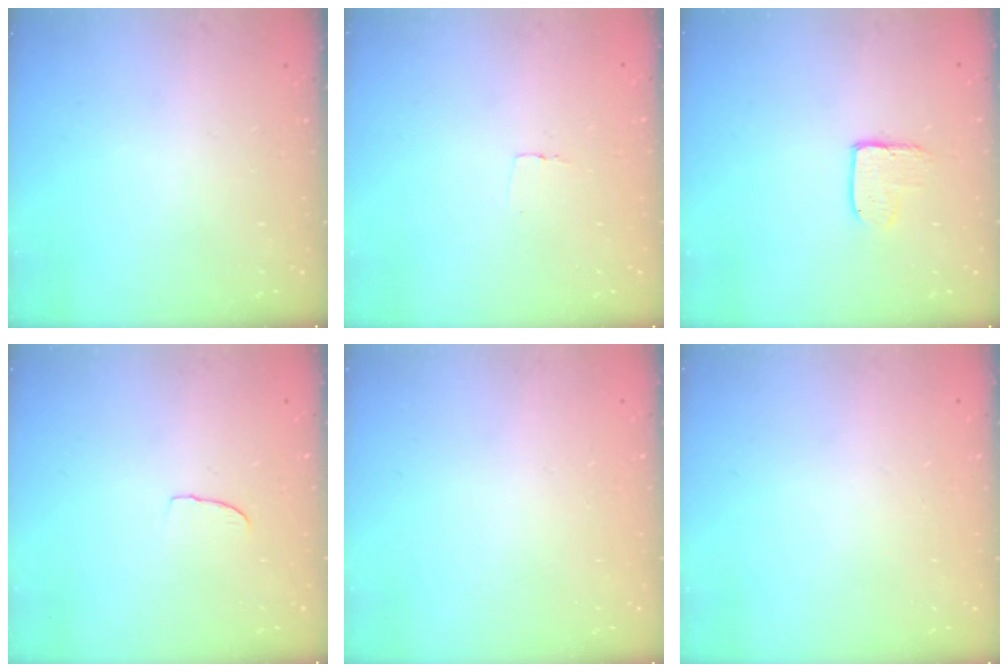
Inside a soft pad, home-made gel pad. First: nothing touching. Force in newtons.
{"total": 2.3, "press": 2.3, "slide": 0.1}
{"total": 5.1, "press": 5.0, "slide": 0.4}
{"total": 3.3, "press": 3.3, "slide": 0.3}
{"total": 0.0}
{"total": 0.0}